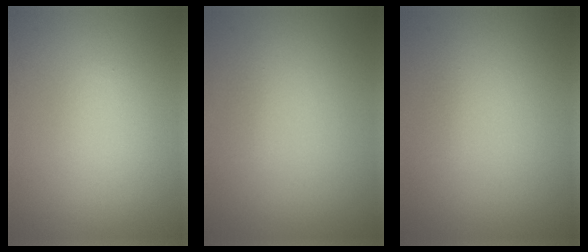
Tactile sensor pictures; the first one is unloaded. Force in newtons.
{"total": 0.6, "press": 0.6, "slide": 0.1}
{"total": 0.6, "press": 0.6, "slide": 0.1}